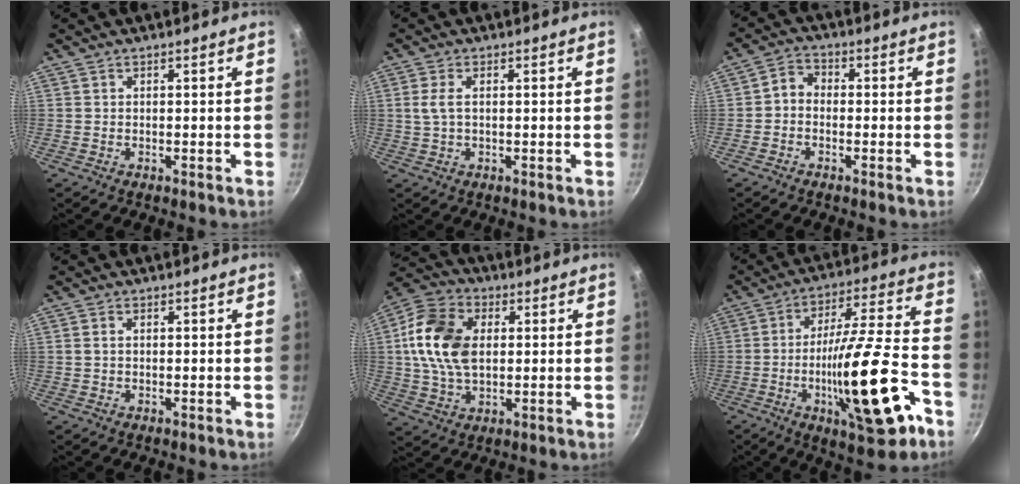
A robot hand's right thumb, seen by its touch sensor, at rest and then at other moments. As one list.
[{"total": 3.5, "force": [0.5, 1.8, 3.0], "torque": [-0.065, 0.005, 0.009]}, {"total": 3.4, "force": [-0.9, 2.7, 1.9], "torque": [-0.030, 0.019, -0.029]}, {"total": 1.5, "force": [0.2, 1.0, 1.0], "torque": [-0.019, 0.005, 0.002]}, {"total": 15.2, "force": [2.0, 10.2, 11.1], "torque": [-0.188, 0.007, 0.026]}, {"total": 22.4, "force": [-8.5, 5.7, 19.9], "torque": [-0.293, 0.038, -0.132]}]